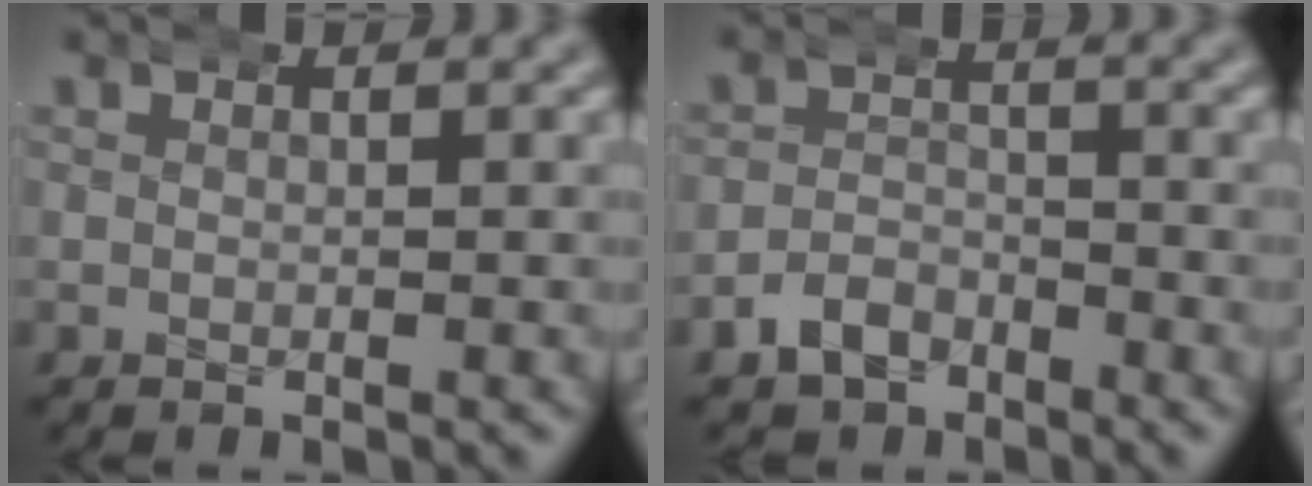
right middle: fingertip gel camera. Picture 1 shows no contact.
{"total": 2.9, "force": [-2.5, 1.5, -0.1], "torque": [0.006, 0.003, -0.048]}